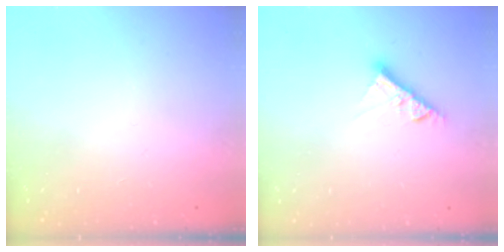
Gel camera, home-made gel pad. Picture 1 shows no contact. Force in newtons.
{"total": 7.7, "press": 7.7, "slide": 0.3}